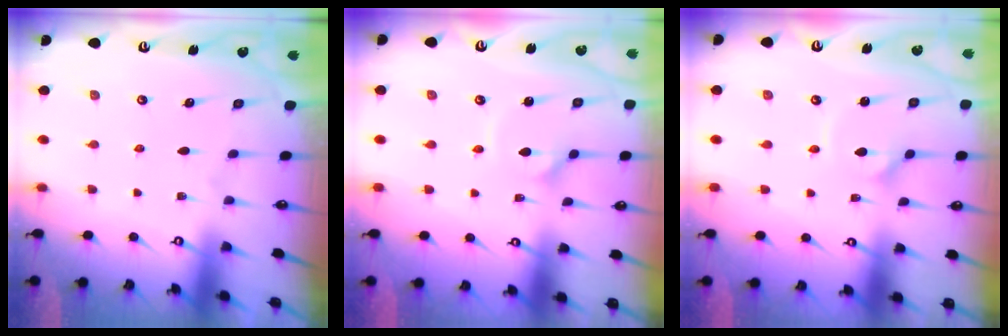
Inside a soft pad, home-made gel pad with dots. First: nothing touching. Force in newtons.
{"total": 2.4, "press": 2.4, "slide": 0.3}
{"total": 2.4, "press": 2.4, "slide": 0.3}